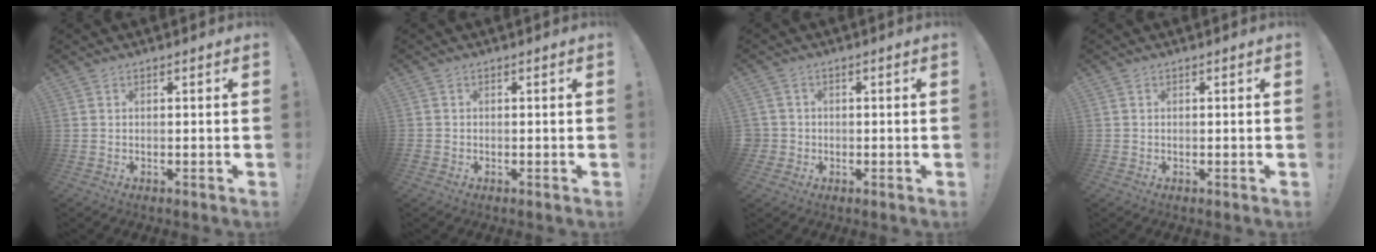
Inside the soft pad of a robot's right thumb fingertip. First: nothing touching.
{"total": 1.1, "force": [-0.6, 0.9, 0.2], "torque": [-0.002, 0.002, -0.010]}
{"total": 3.1, "force": [-0.4, 3.0, 0.8], "torque": [-0.009, 0.006, -0.006]}
{"total": 0.6, "force": [-0.4, 0.5, 0.0], "torque": [0.002, 0.000, -0.006]}